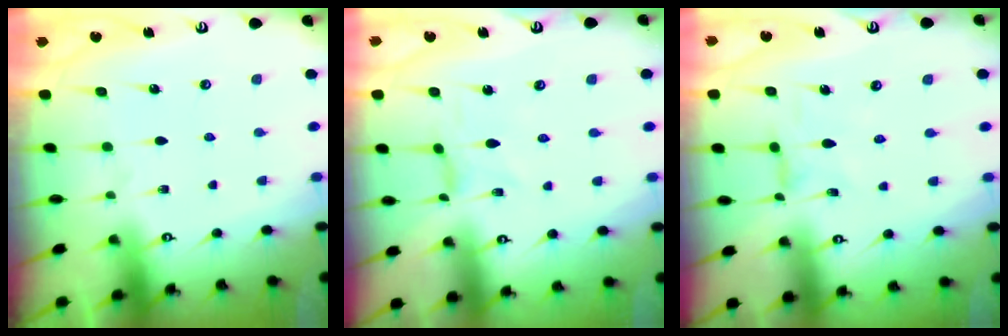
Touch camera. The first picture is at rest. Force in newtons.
{"total": 0.0}
{"total": 1.4, "press": 1.4, "slide": 0.4}